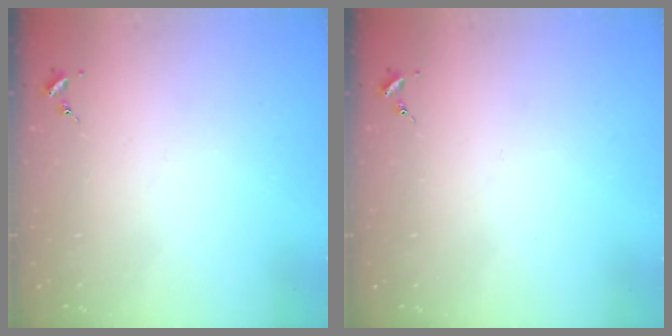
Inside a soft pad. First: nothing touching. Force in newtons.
{"total": 0.0}